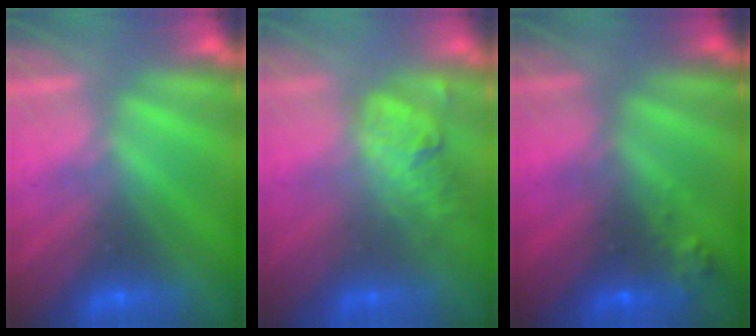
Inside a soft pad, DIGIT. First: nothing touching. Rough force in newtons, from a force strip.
{"total": 2.3}
{"total": 7.1}